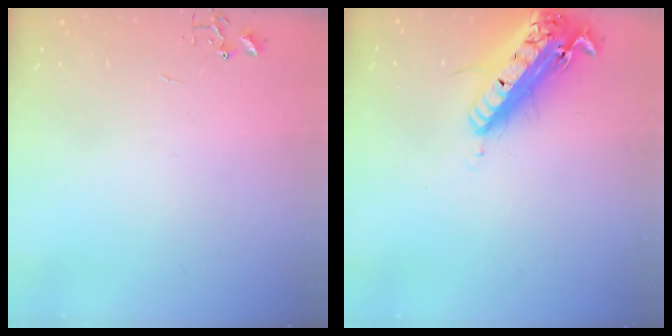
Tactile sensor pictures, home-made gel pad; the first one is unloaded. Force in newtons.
{"total": 21.3, "press": 20.9, "slide": 4.2}